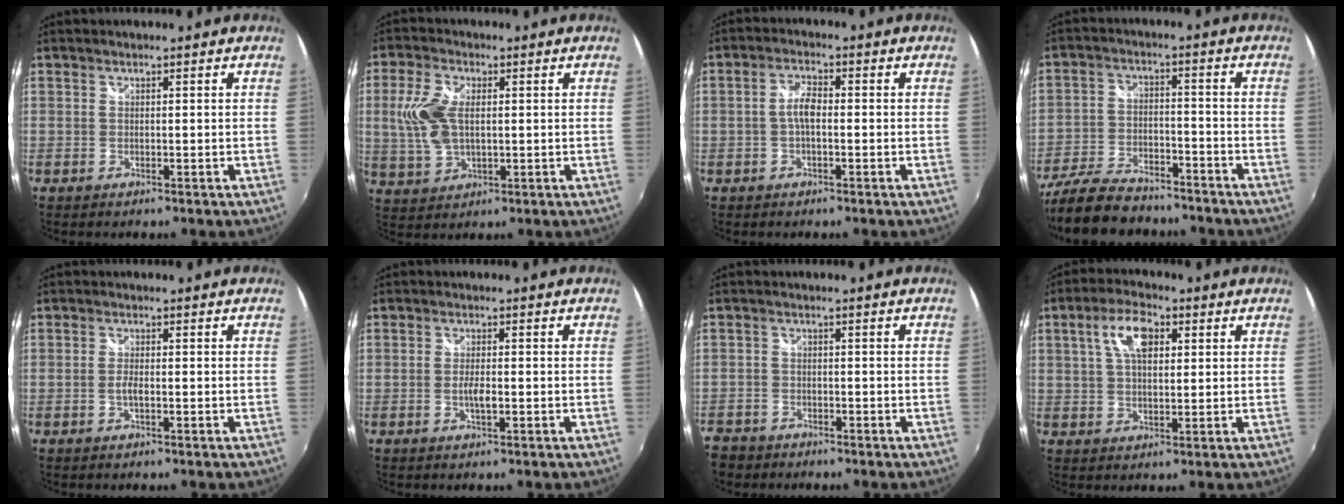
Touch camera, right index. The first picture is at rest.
{"total": 9.1, "force": [1.1, 5.1, 7.4], "torque": [-0.161, 0.004, 0.026]}
{"total": 3.3, "force": [-0.6, 1.3, 3.0], "torque": [-0.062, 0.010, -0.013]}
{"total": 16.7, "force": [-13.7, 6.2, 7.3], "torque": [-0.169, -0.017, -0.223]}
{"total": 1.7, "force": [-0.6, 0.3, 1.6], "torque": [-0.034, -0.001, -0.012]}
{"total": 2.5, "force": [-0.7, 0.6, 2.4], "torque": [-0.046, -0.003, -0.013]}
{"total": 6.5, "force": [-4.6, 4.3, 1.4], "torque": [-0.060, 0.000, -0.086]}
{"total": 7.9, "force": [2.6, 3.9, 6.3], "torque": [-0.117, 0.018, 0.045]}